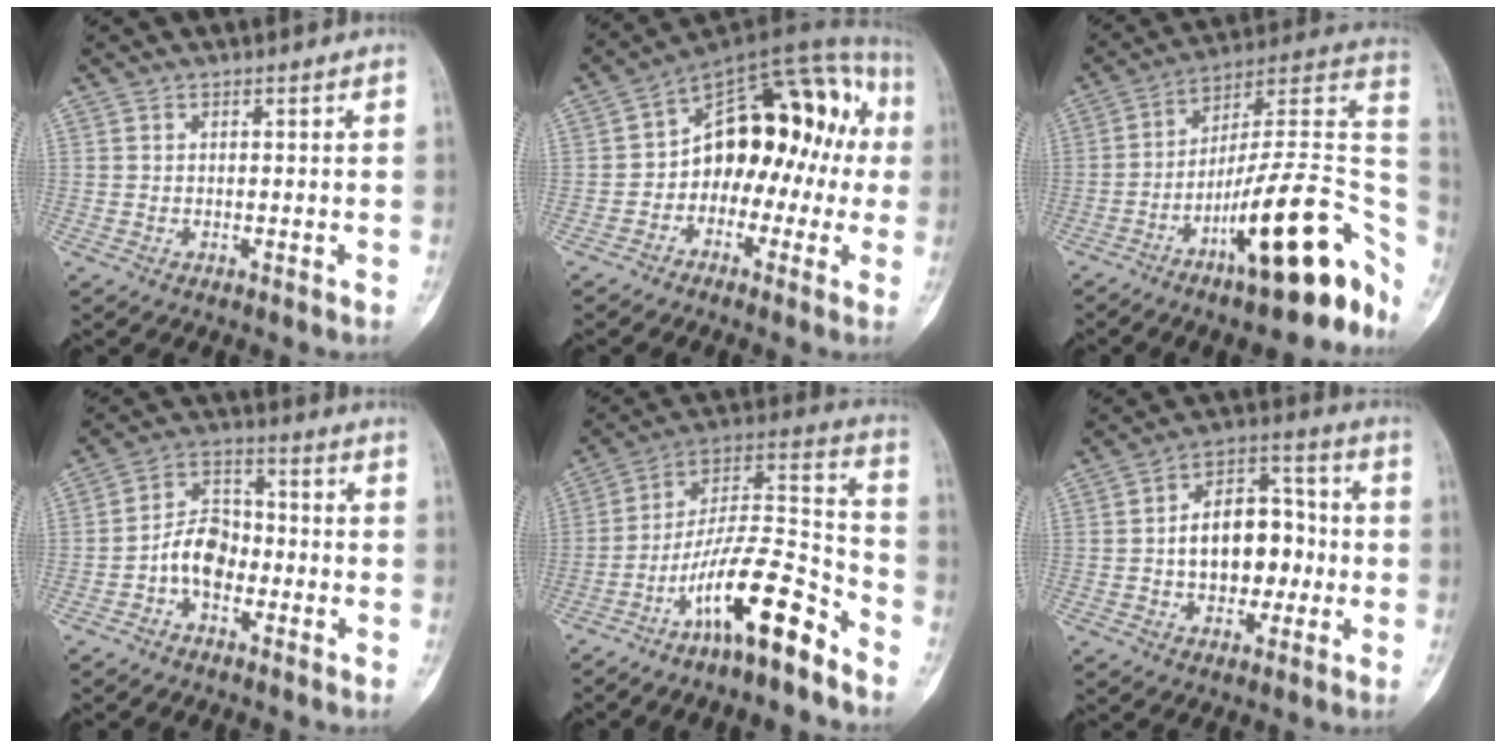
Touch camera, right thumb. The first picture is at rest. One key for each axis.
{"total": 19.0, "fx": -1.0, "fy": 12.2, "fz": 14.5, "tx": -0.145, "ty": 0.068, "tz": -0.026}
{"total": 25.0, "fx": -11.0, "fy": 6.6, "fz": 21.5, "tx": -0.240, "ty": 0.076, "tz": -0.166}
{"total": 8.1, "fx": -2.6, "fy": 5.6, "fz": 5.3, "tx": -0.076, "ty": 0.035, "tz": -0.061}
{"total": 16.5, "fx": -10.4, "fy": 4.0, "fz": 12.2, "tx": -0.209, "ty": 0.101, "tz": -0.185}
{"total": 13.5, "fx": -1.1, "fy": 9.0, "fz": 10.0, "tx": -0.110, "ty": 0.039, "tz": -0.020}